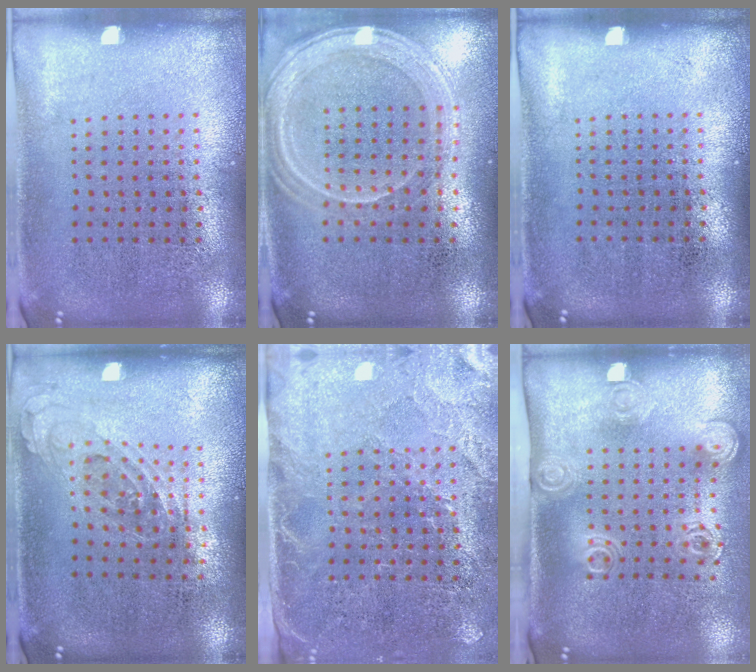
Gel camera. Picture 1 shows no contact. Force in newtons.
{"total": 1.3, "press": 1.3, "slide": 0.1}
{"total": 0.0}
{"total": 0.8, "press": 0.7, "slide": 0.3}
{"total": 3.1, "press": 2.8, "slide": 1.3}
{"total": 2.0, "press": 1.4, "slide": 1.4}